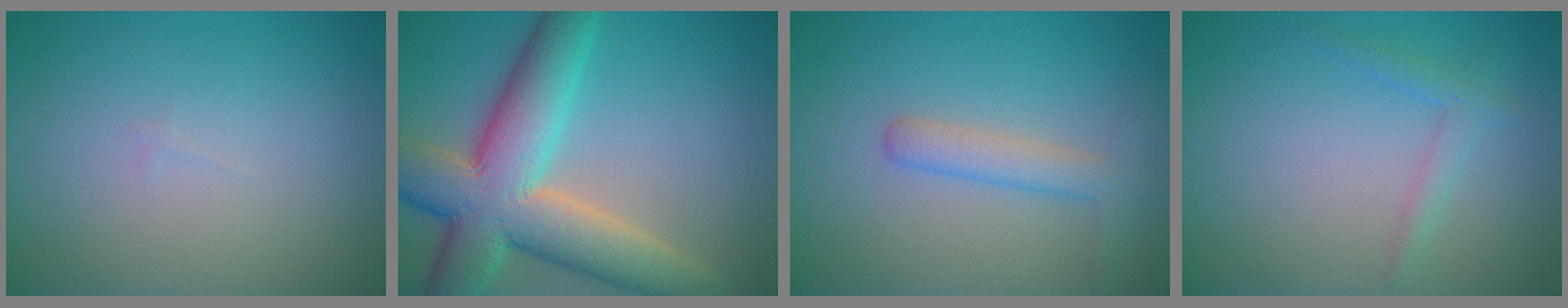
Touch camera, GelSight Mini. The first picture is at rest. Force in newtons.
{"total": 11.4, "press": 11.4, "slide": 0.7}
{"total": 2.7, "press": 2.7, "slide": 0.1}
{"total": 1.5, "press": 1.5, "slide": 0.1}